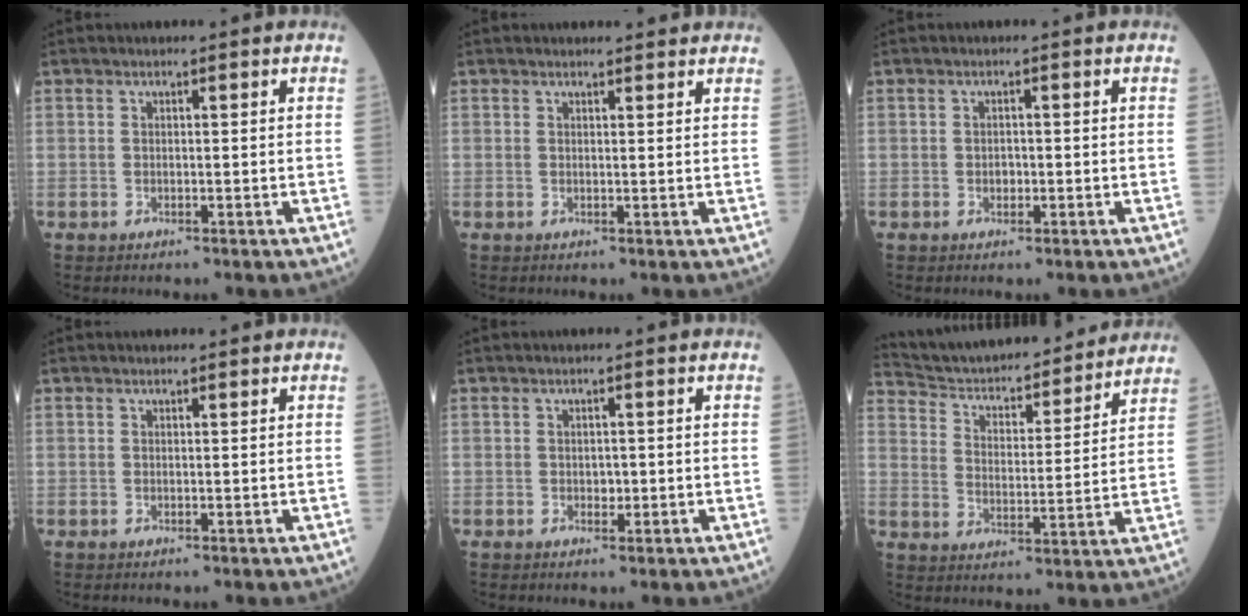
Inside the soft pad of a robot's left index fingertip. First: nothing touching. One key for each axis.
{"total": 3.0, "fx": 2.9, "fy": 0.6, "fz": 0.6, "tx": -0.012, "ty": 0.006, "tz": 0.031}
{"total": 1.1, "fx": -0.3, "fy": 0.8, "fz": 0.7, "tx": -0.013, "ty": 0.002, "tz": -0.004}
{"total": 0.7, "fx": 0.7, "fy": 0.0, "fz": 0.1, "tx": -0.008, "ty": 0.002, "tz": 0.009}
{"total": 1.2, "fx": -0.1, "fy": 0.9, "fz": 0.8, "tx": -0.013, "ty": 0.001, "tz": -0.001}
{"total": 21.1, "fx": 19.6, "fy": 3.9, "fz": 6.8, "tx": -0.108, "ty": 0.004, "tz": 0.283}